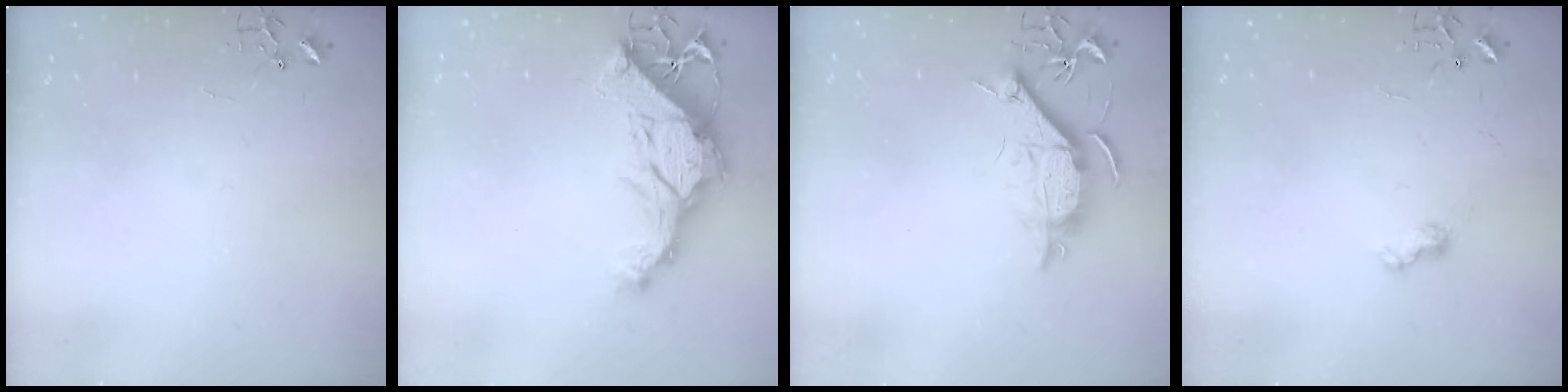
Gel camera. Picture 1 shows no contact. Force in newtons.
{"total": 15.6, "press": 15.4, "slide": 2.1}
{"total": 10.6, "press": 10.6, "slide": 0.8}
{"total": 6.0, "press": 6.0, "slide": 0.7}